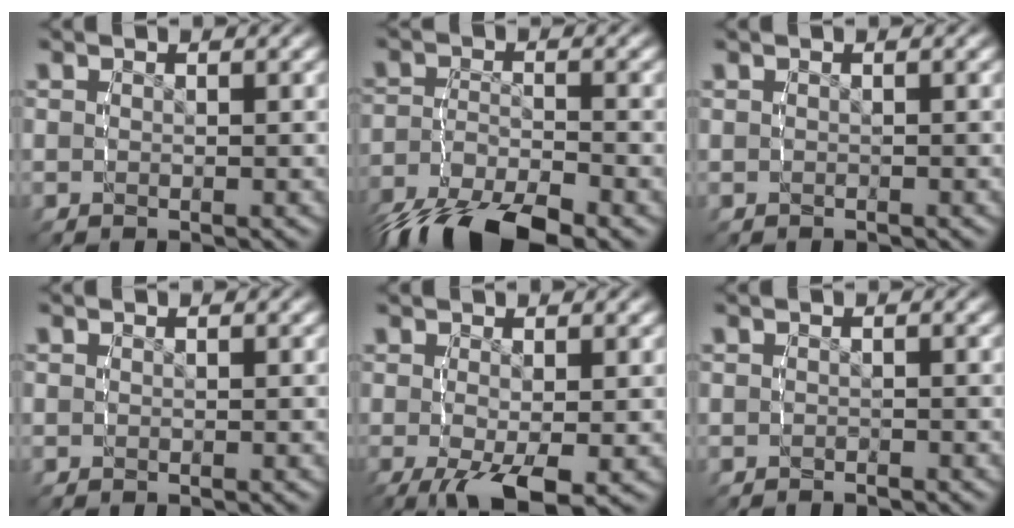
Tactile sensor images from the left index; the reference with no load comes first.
{"total": 7.5, "force": [-6.0, 2.1, 4.0], "torque": [-0.076, -0.013, -0.092]}
{"total": 0.0}
{"total": 0.0}
{"total": 5.2, "force": [-2.5, 1.3, 4.4], "torque": [-0.082, -0.030, -0.019]}
{"total": 0.8, "force": [-0.8, -0.3, -0.1], "torque": [0.000, 0.000, -0.011]}